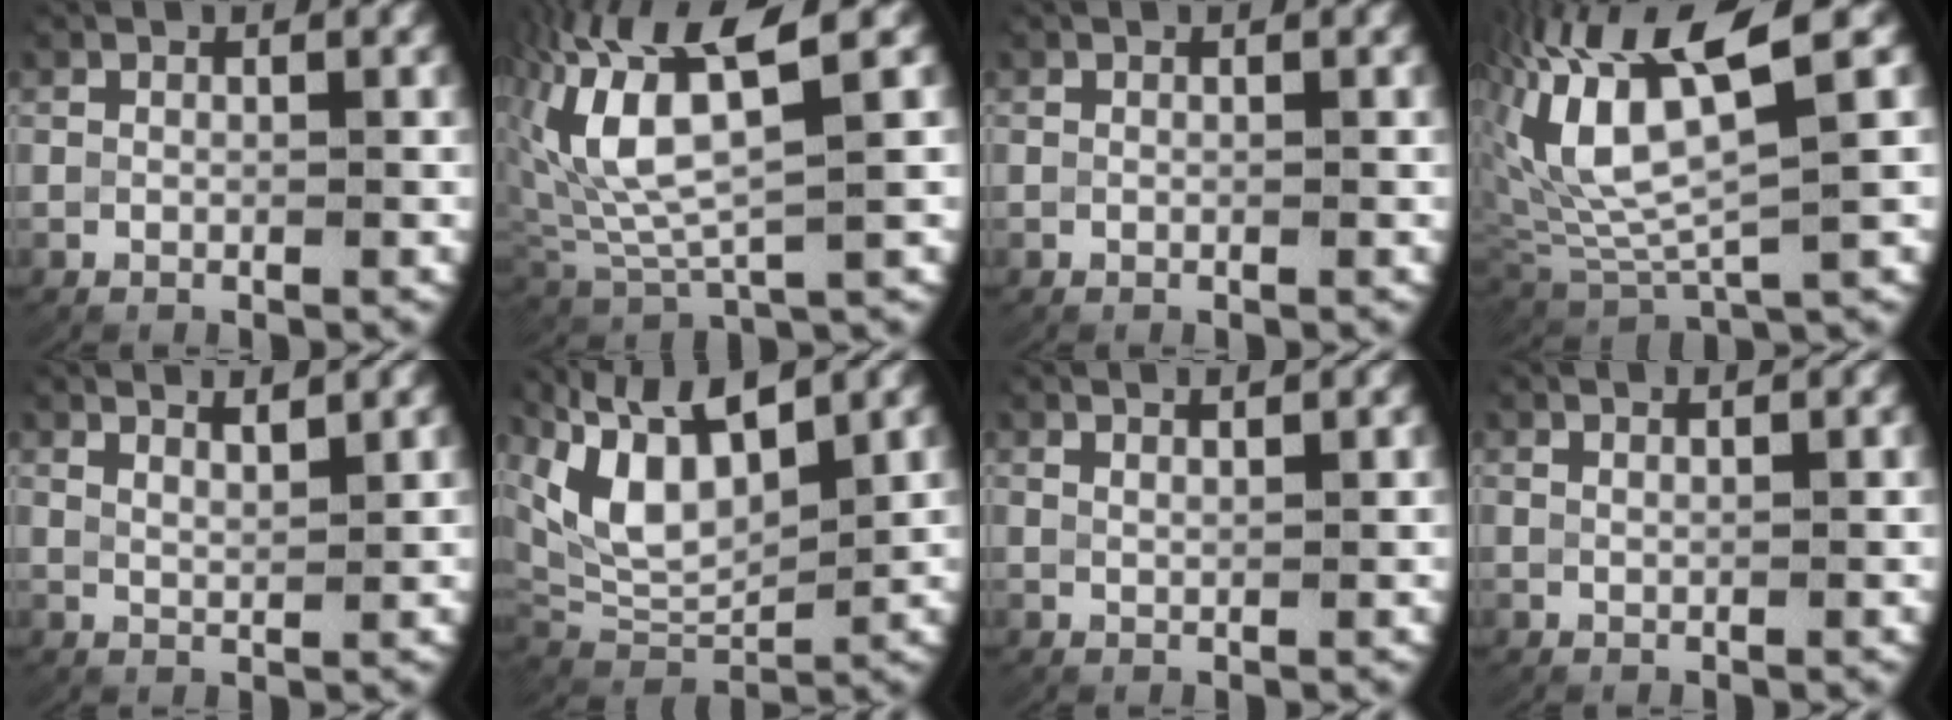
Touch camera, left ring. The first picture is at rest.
{"total": 9.3, "force": [2.7, 4.1, 7.9], "torque": [-0.174, 0.003, 0.055]}
{"total": 0.0}
{"total": 11.3, "force": [2.8, 5.8, 9.3], "torque": [-0.209, -0.003, 0.059]}
{"total": 2.9, "force": [2.7, 0.2, 1.2], "torque": [-0.022, -0.009, 0.052]}
{"total": 10.4, "force": [3.6, 6.6, 7.1], "torque": [-0.155, -0.006, 0.068]}
{"total": 1.9, "force": [1.7, -0.2, 0.6], "torque": [-0.012, -0.003, 0.035]}
{"total": 1.1, "force": [0.9, -0.4, 0.3], "torque": [-0.006, -0.002, 0.020]}